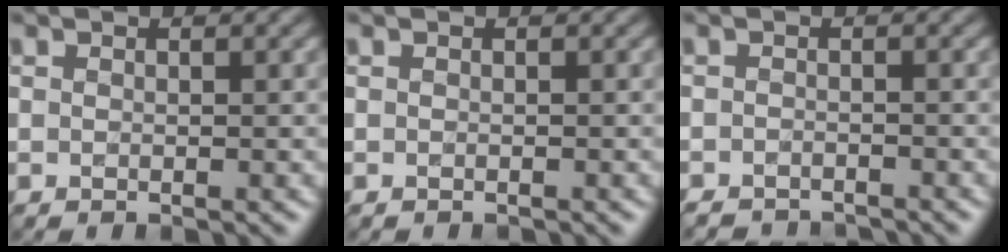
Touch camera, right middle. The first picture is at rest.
{"total": 0.9, "force": [-0.8, 0.0, -0.3], "torque": [0.007, -0.004, -0.014]}
{"total": 3.2, "force": [-3.2, 0.4, 0.3], "torque": [-0.002, -0.009, -0.053]}